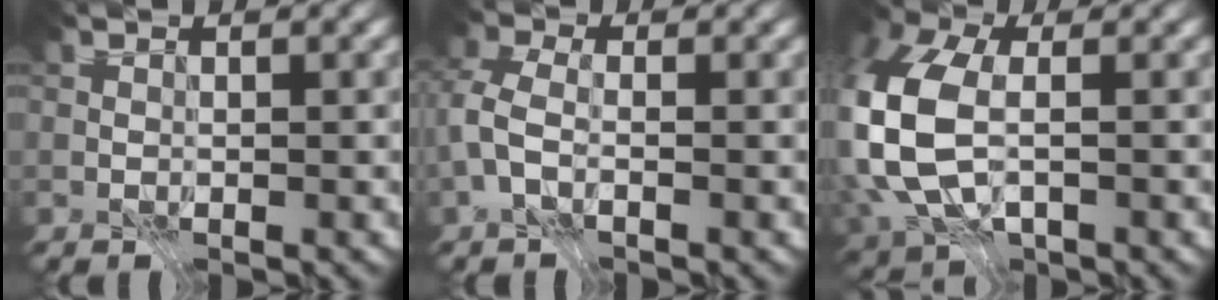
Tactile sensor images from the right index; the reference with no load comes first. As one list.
[{"total": 3.4, "force": [-1.4, 1.9, 2.4], "torque": [-0.064, 0.002, -0.037]}, {"total": 12.1, "force": [-1.0, 7.9, 9.1], "torque": [-0.233, -0.028, -0.009]}]